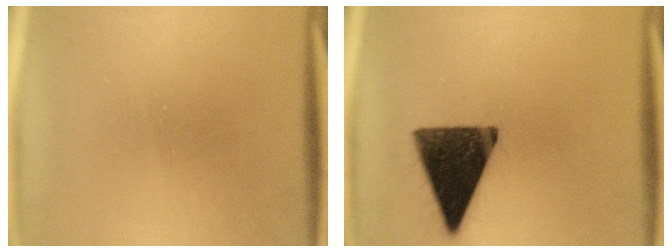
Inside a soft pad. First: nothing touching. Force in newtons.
{"total": 14.4}